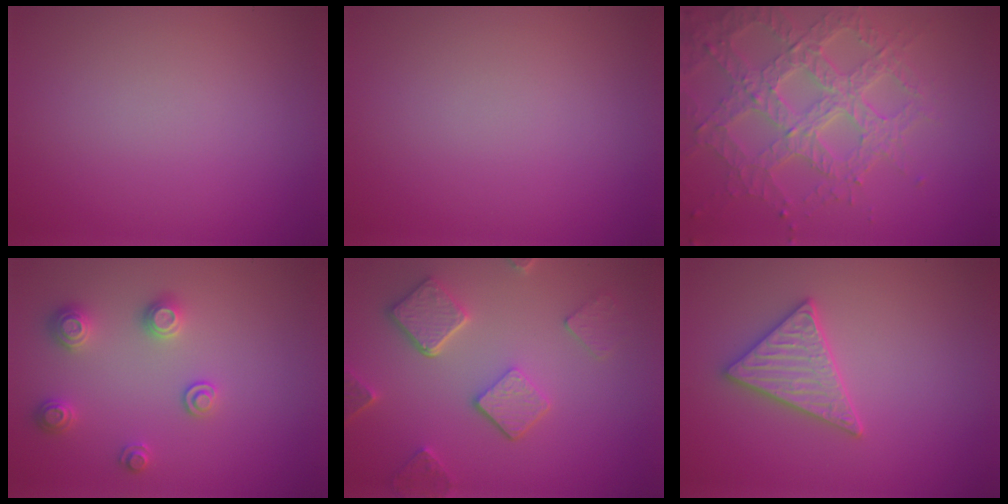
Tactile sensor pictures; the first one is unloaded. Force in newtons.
{"total": 0.0}
{"total": 7.0, "press": 5.2, "slide": 4.7}
{"total": 2.5, "press": 2.5, "slide": 0.3}
{"total": 5.0, "press": 3.9, "slide": 3.2}
{"total": 3.0, "press": 2.9, "slide": 0.7}